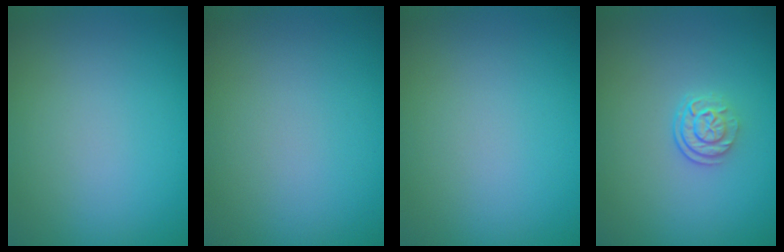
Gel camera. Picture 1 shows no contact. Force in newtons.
{"total": 0.0}
{"total": 0.0}
{"total": 2.5, "press": 1.8, "slide": 1.7}